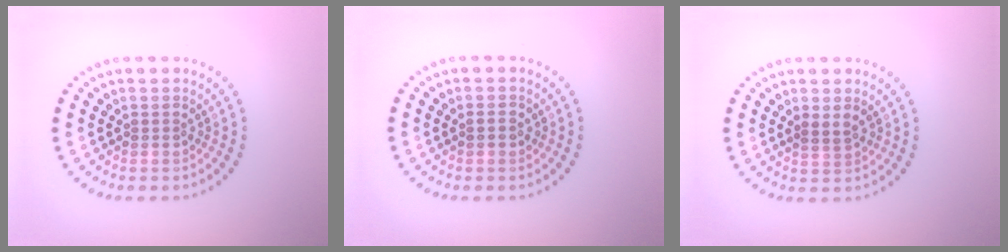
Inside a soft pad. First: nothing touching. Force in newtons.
{"total": 0.7, "press": 0.6, "slide": 0.2}
{"total": 1.1, "press": 1.0, "slide": 0.5}